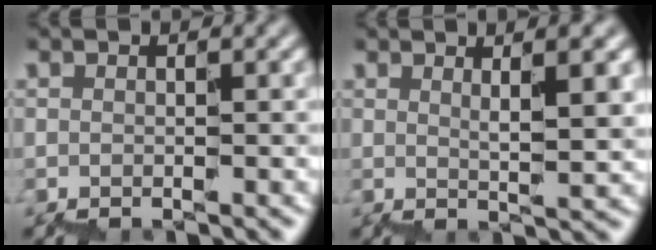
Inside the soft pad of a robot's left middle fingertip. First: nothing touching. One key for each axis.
{"total": 3.5, "fx": 1.7, "fy": 0.7, "fz": 3.0, "tx": -0.041, "ty": 0.007, "tz": 0.030}